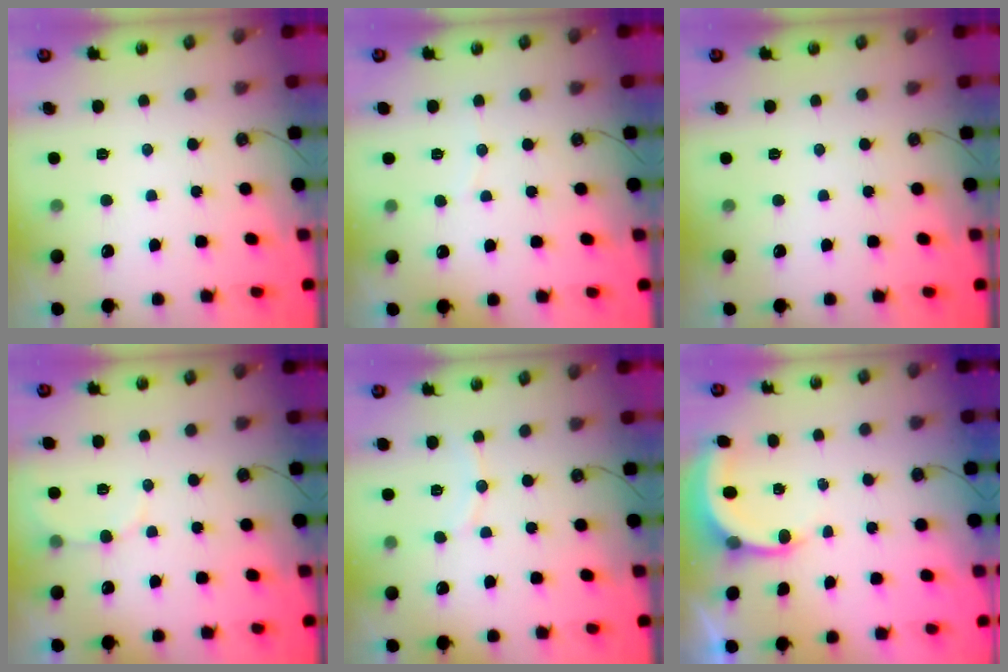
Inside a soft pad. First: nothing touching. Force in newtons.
{"total": 2.3, "press": 2.0, "slide": 1.0}
{"total": 0.0}
{"total": 5.2, "press": 5.0, "slide": 1.3}
{"total": 6.0, "press": 5.5, "slide": 2.5}
{"total": 5.1, "press": 5.0, "slide": 0.4}